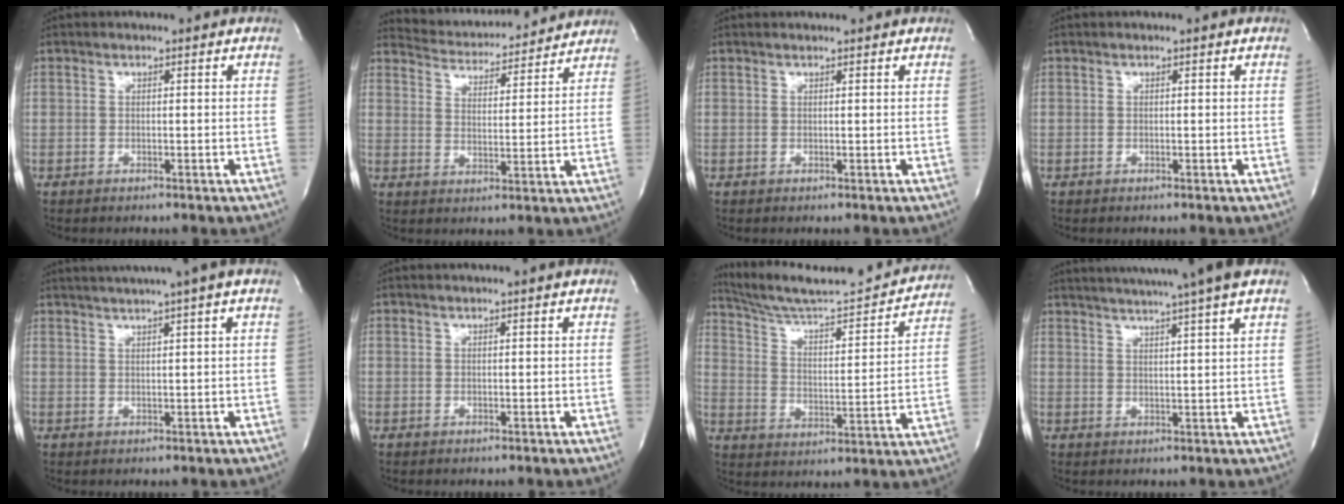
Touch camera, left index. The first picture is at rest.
{"total": 13.2, "force": [12.8, 2.1, 2.3], "torque": [-0.035, 0.007, 0.180]}
{"total": 1.0, "force": [1.0, -0.1, 0.2], "torque": [-0.007, 0.008, 0.017]}
{"total": 0.0}
{"total": 7.2, "force": [5.2, -1.3, 4.8], "torque": [-0.075, 0.027, 0.071]}
{"total": 0.8, "force": [0.5, -0.3, 0.4], "torque": [-0.014, -0.002, 0.017]}
{"total": 21.2, "force": [19.9, 1.1, 7.3], "torque": [-0.116, -0.031, 0.284]}
{"total": 15.0, "force": [12.4, -1.2, 8.3], "torque": [-0.141, 0.005, 0.163]}